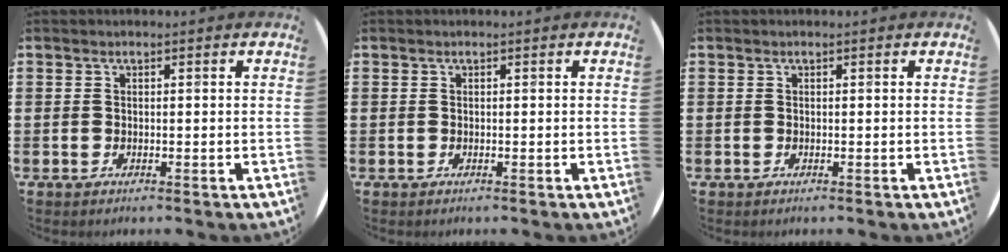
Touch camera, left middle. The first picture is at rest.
{"total": 0.0}
{"total": 0.0}